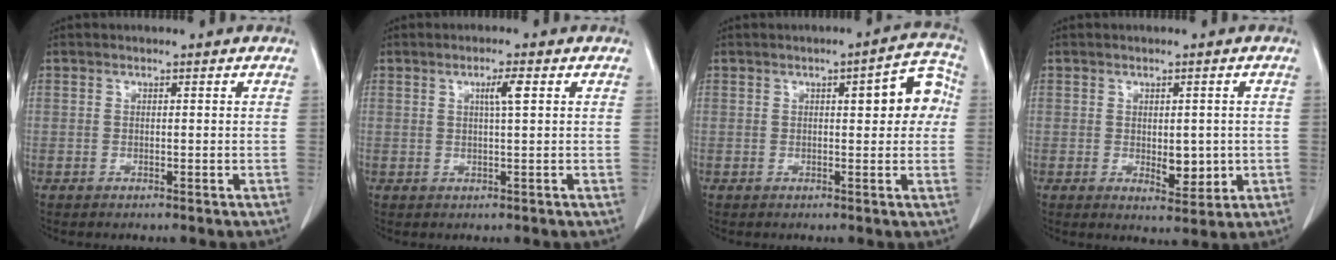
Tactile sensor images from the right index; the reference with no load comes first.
{"total": 2.7, "force": [1.0, -0.1, 2.5], "torque": [-0.039, 0.003, 0.015]}
{"total": 7.6, "force": [1.6, 2.3, 7.0], "torque": [-0.073, 0.025, 0.014]}
{"total": 4.5, "force": [-0.4, 2.4, 3.8], "torque": [-0.045, -0.006, 0.004]}